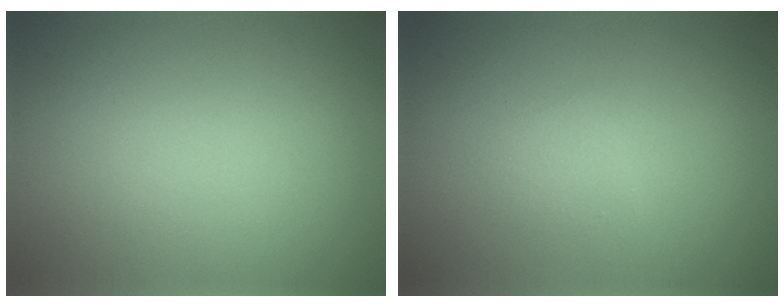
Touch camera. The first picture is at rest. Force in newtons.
{"total": 0.9, "press": 0.9, "slide": 0.1}